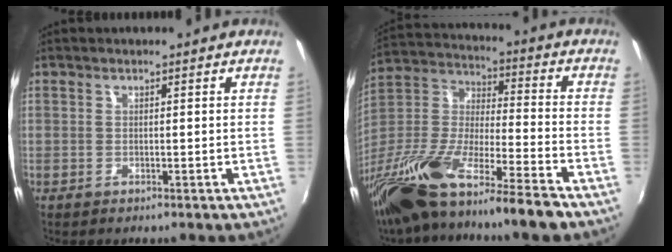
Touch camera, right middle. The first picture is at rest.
{"total": 23.7, "force": [-17.3, 2.6, 15.9], "torque": [-0.283, -0.040, -0.315]}